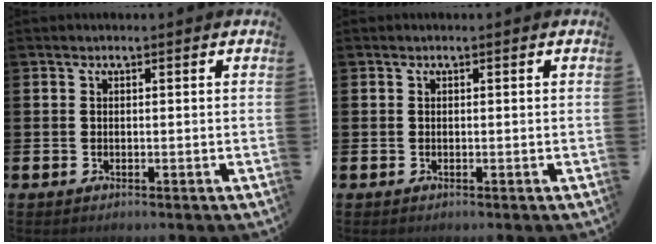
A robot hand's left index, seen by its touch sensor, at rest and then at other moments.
{"total": 0.0}